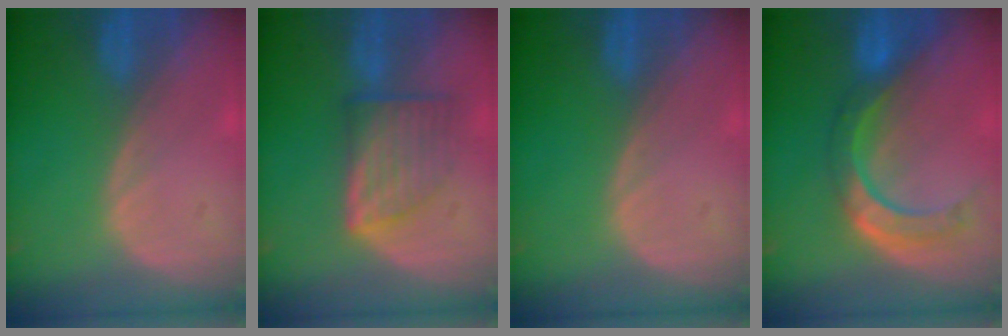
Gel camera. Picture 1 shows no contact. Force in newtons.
{"total": 7.1, "press": 6.4, "slide": 2.9}
{"total": 0.0}
{"total": 8.5, "press": 7.2, "slide": 4.5}